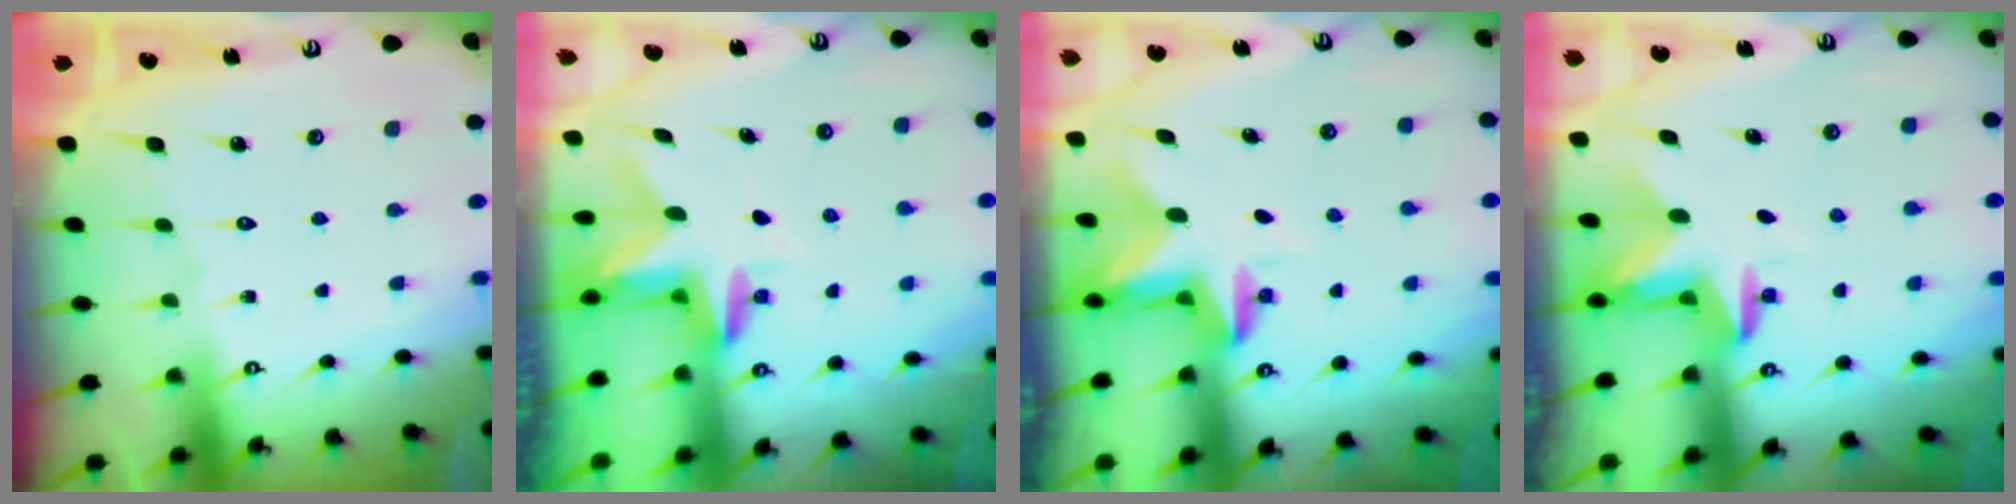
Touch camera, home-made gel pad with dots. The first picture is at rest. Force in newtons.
{"total": 2.9, "press": 2.9, "slide": 0.2}
{"total": 2.8, "press": 2.7, "slide": 0.5}
{"total": 3.3, "press": 3.2, "slide": 0.7}